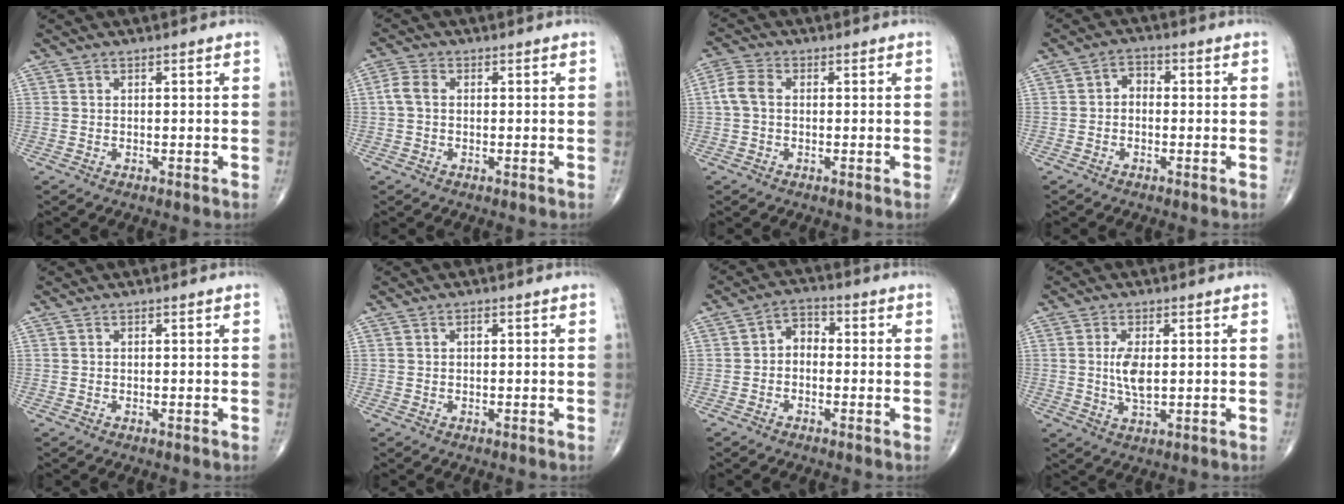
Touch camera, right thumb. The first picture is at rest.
{"total": 3.2, "force": [0.1, 2.2, 2.4], "torque": [-0.052, 0.009, -0.005]}
{"total": 4.4, "force": [0.1, 3.0, 3.2], "torque": [-0.073, 0.013, -0.006]}
{"total": 2.9, "force": [-0.3, 2.1, 1.9], "torque": [-0.017, 0.015, -0.016]}
{"total": 0.0}
{"total": 0.9, "force": [0.3, 0.5, 0.7], "torque": [-0.012, 0.002, 0.005]}
{"total": 4.2, "force": [-0.5, 3.1, 2.8], "torque": [-0.029, 0.020, -0.023]}
{"total": 5.4, "force": [0.5, 2.3, 4.9], "torque": [-0.097, -0.010, 0.011]}